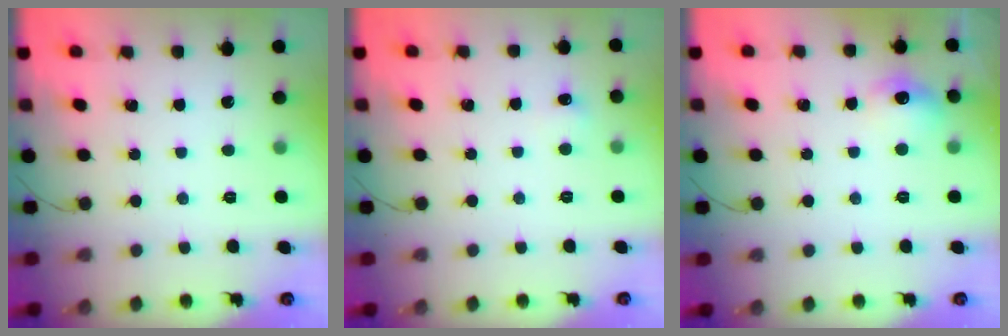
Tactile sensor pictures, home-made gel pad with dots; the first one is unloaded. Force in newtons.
{"total": 4.2, "press": 3.9, "slide": 1.3}
{"total": 8.2, "press": 8.1, "slide": 1.2}